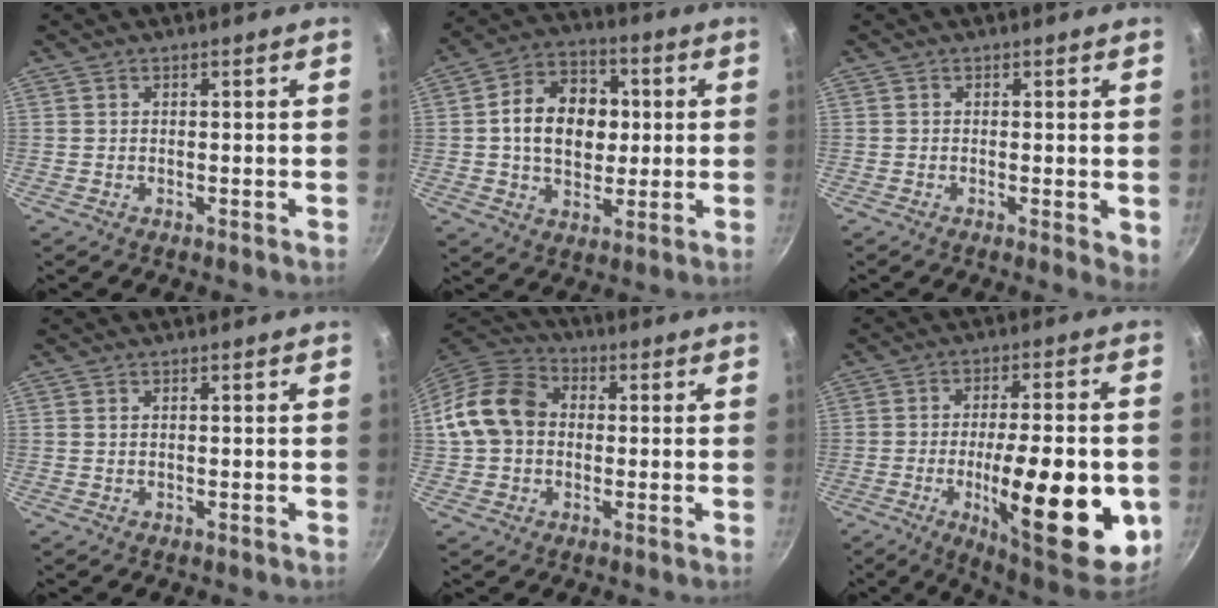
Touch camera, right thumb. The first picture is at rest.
{"total": 14.8, "force": [1.2, 11.0, 9.8], "torque": [-0.120, 0.017, 0.011]}
{"total": 2.7, "force": [-0.2, 1.0, 2.5], "torque": [-0.030, -0.010, -0.004]}
{"total": 0.5, "force": [0.1, 0.3, 0.4], "torque": [-0.007, 0.001, 0.003]}
{"total": 13.0, "force": [0.5, 10.2, 8.0], "torque": [-0.121, 0.028, -0.007]}
{"total": 24.7, "force": [-5.6, 7.7, 22.8], "torque": [-0.298, 0.001, -0.074]}